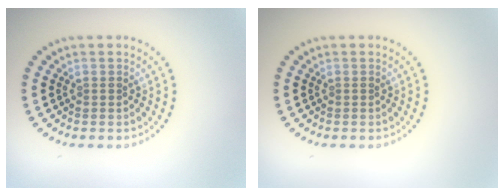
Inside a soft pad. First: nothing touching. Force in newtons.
{"total": 0.0}